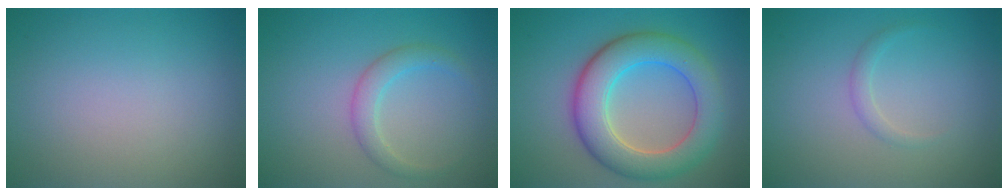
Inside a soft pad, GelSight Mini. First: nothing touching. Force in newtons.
{"total": 2.3, "press": 2.2, "slide": 0.3}
{"total": 7.4, "press": 7.4, "slide": 0.4}
{"total": 1.0, "press": 1.0, "slide": 0.0}